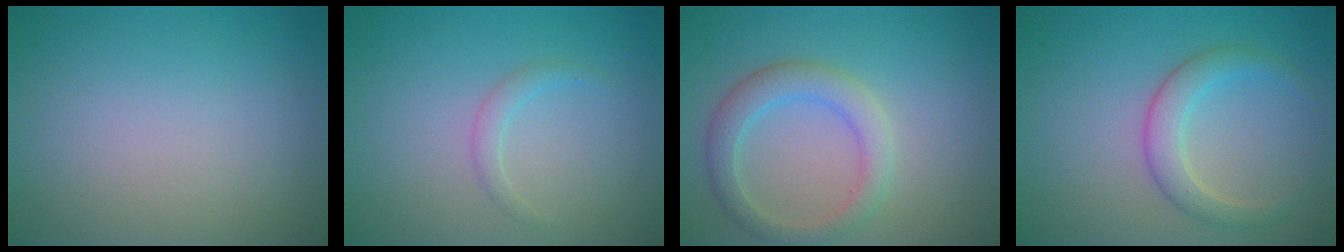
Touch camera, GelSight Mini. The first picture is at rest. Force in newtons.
{"total": 1.1, "press": 1.1, "slide": 0.2}
{"total": 3.4, "press": 3.4, "slide": 0.3}
{"total": 2.9, "press": 2.9, "slide": 0.3}